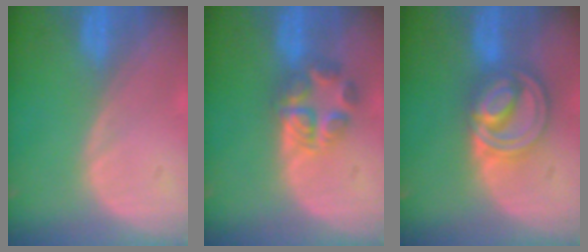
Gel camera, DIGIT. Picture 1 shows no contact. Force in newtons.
{"total": 5.6, "press": 5.5, "slide": 1.1}
{"total": 8.6, "press": 7.2, "slide": 4.7}